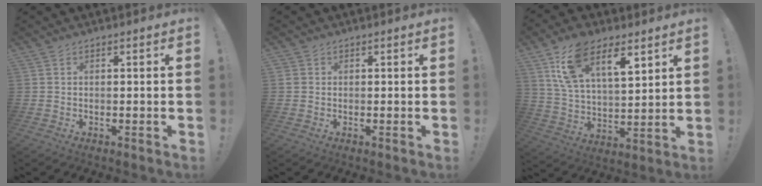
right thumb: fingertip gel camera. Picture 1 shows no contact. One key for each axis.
{"total": 1.3, "fx": 0.4, "fy": 1.2, "fz": 0.4, "tx": -0.008, "ty": 0.003, "tz": 0.007}
{"total": 15.5, "fx": 9.3, "fy": 7.2, "fz": 10.0, "tx": -0.168, "ty": -0.041, "tz": 0.167}